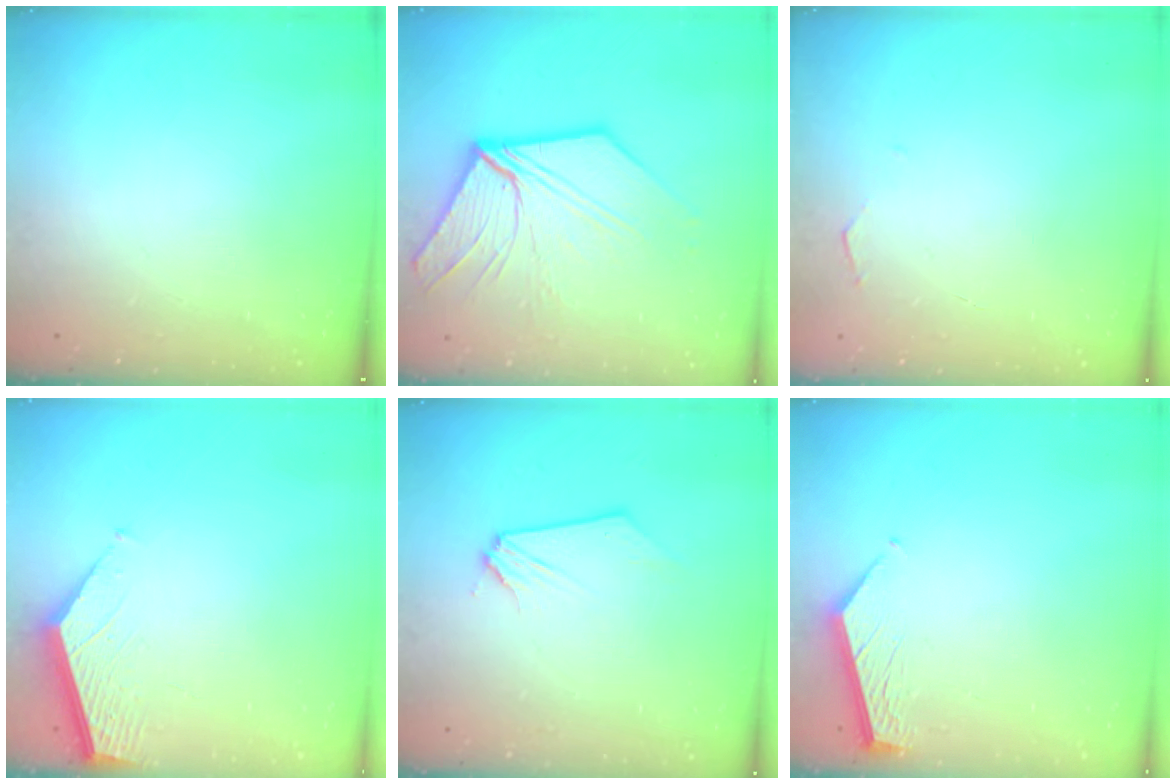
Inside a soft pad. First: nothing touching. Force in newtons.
{"total": 12.8, "press": 12.6, "slide": 2.3}
{"total": 2.8, "press": 2.8, "slide": 0.4}
{"total": 2.1, "press": 2.1, "slide": 0.2}
{"total": 0.0}
{"total": 5.2, "press": 5.1, "slide": 0.5}